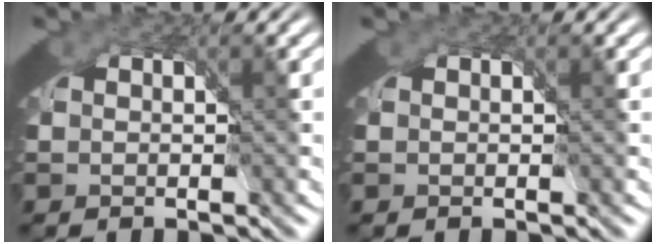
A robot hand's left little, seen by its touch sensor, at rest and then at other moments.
{"total": 0.0}